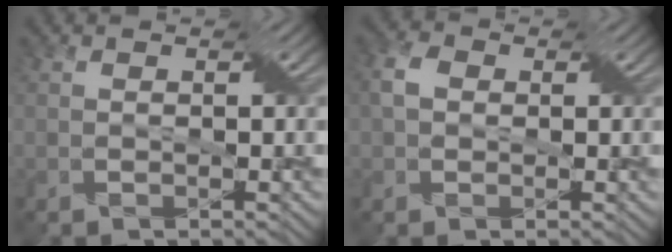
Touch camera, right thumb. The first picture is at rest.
{"total": 3.1, "force": [0.3, 2.4, 1.9], "torque": [-0.047, 0.007, -0.002]}